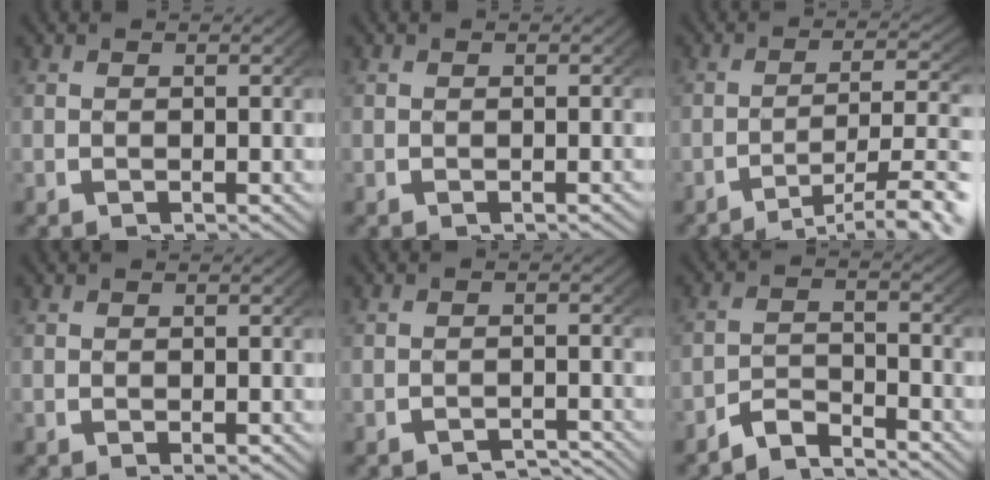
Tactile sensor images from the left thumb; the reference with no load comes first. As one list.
[{"total": 0.0}, {"total": 6.8, "force": [-3.6, 2.9, 5.0], "torque": [-0.075, -0.014, -0.046]}, {"total": 0.8, "force": [-0.1, 0.4, 0.6], "torque": [-0.009, -0.004, 0.003]}, {"total": 2.8, "force": [-2.6, 0.6, 0.8], "torque": [-0.008, -0.007, -0.037]}, {"total": 3.6, "force": [-2.9, 1.2, 1.6], "torque": [-0.023, -0.004, -0.057]}]